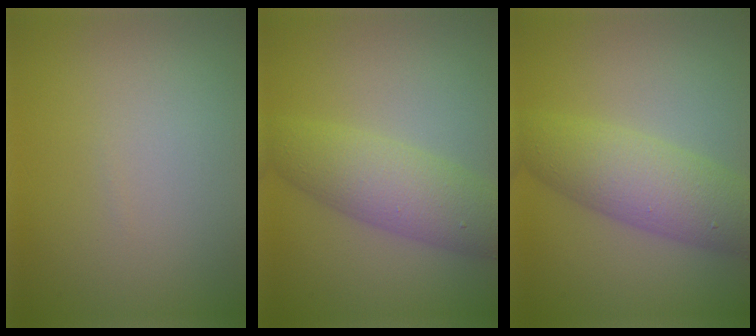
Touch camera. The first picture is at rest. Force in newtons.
{"total": 5.4, "press": 5.4, "slide": 0.1}
{"total": 6.3, "press": 6.2, "slide": 0.1}